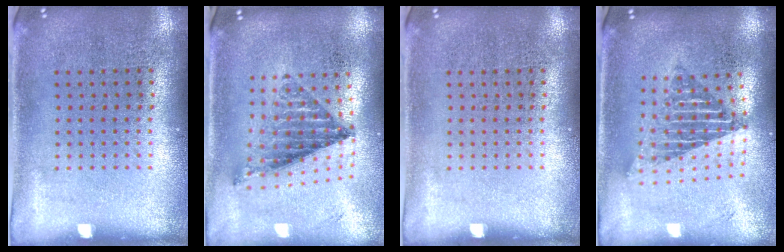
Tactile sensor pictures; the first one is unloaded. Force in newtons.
{"total": 1.0, "press": 1.0, "slide": 0.2}
{"total": 0.0}
{"total": 1.8, "press": 1.5, "slide": 1.1}